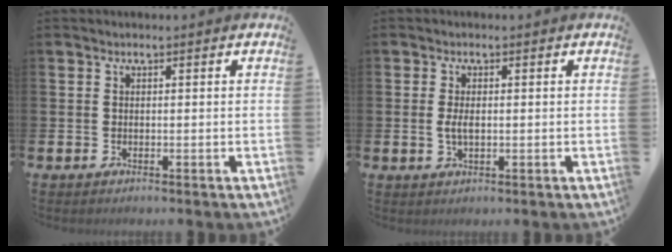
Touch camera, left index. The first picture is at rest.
{"total": 2.3, "force": [0.0, 1.0, 2.0], "torque": [-0.033, 0.001, -0.004]}